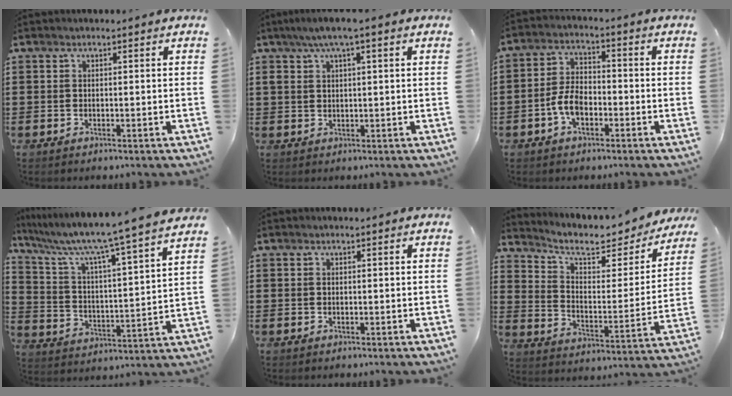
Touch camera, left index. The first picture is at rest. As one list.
[{"total": 3.6, "force": [1.3, 0.8, 3.2], "torque": [-0.062, 0.006, 0.022]}, {"total": 5.4, "force": [-2.1, 2.8, 4.0], "torque": [-0.097, 0.001, -0.046]}, {"total": 7.6, "force": [6.5, -0.9, 3.8], "torque": [-0.106, -0.060, 0.097]}, {"total": 0.0}, {"total": 6.8, "force": [5.3, 2.2, 3.6], "torque": [-0.080, -0.037, 0.084]}]